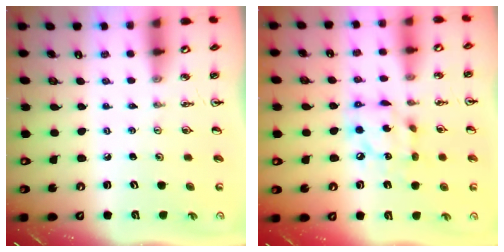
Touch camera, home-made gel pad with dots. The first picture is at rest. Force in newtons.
{"total": 10.9, "press": 10.9, "slide": 0.9}